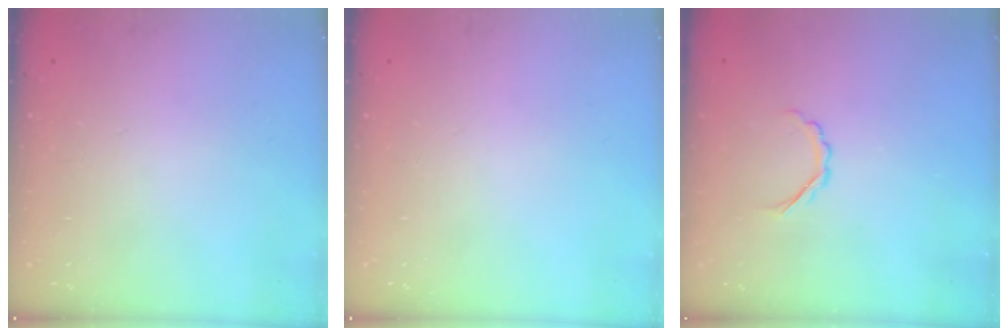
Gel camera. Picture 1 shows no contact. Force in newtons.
{"total": 0.0}
{"total": 2.7, "press": 2.6, "slide": 0.8}